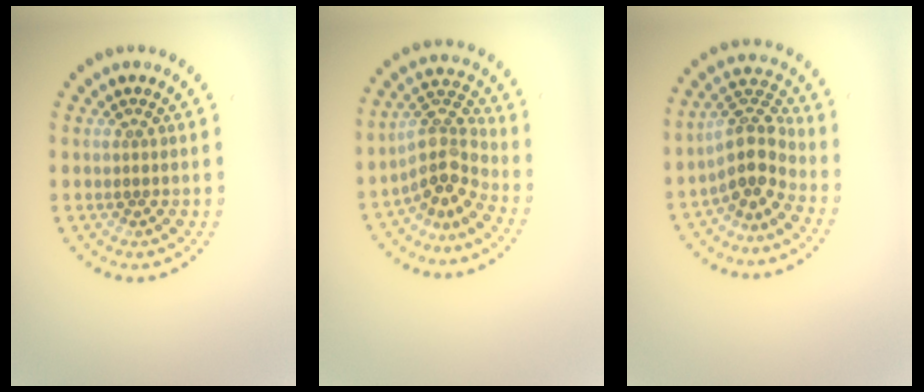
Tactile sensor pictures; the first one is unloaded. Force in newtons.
{"total": 3.9, "press": 2.7, "slide": 2.7}
{"total": 3.9, "press": 3.2, "slide": 2.2}